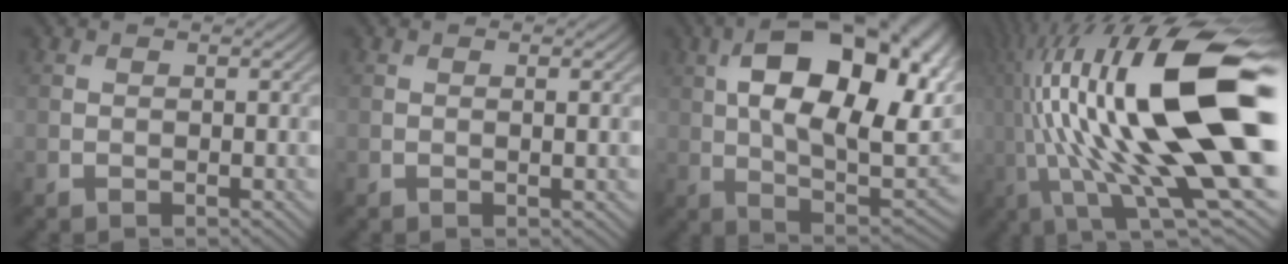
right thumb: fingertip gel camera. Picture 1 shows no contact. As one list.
[{"total": 1.8, "force": [0.1, 0.4, 1.8], "torque": [-0.024, 0.004, 0.001]}, {"total": 19.8, "force": [5.6, 10.6, 15.7], "torque": [-0.237, 0.022, 0.078]}, {"total": 21.2, "force": [2.0, 6.3, 20.1], "torque": [-0.370, -0.009, 0.042]}]